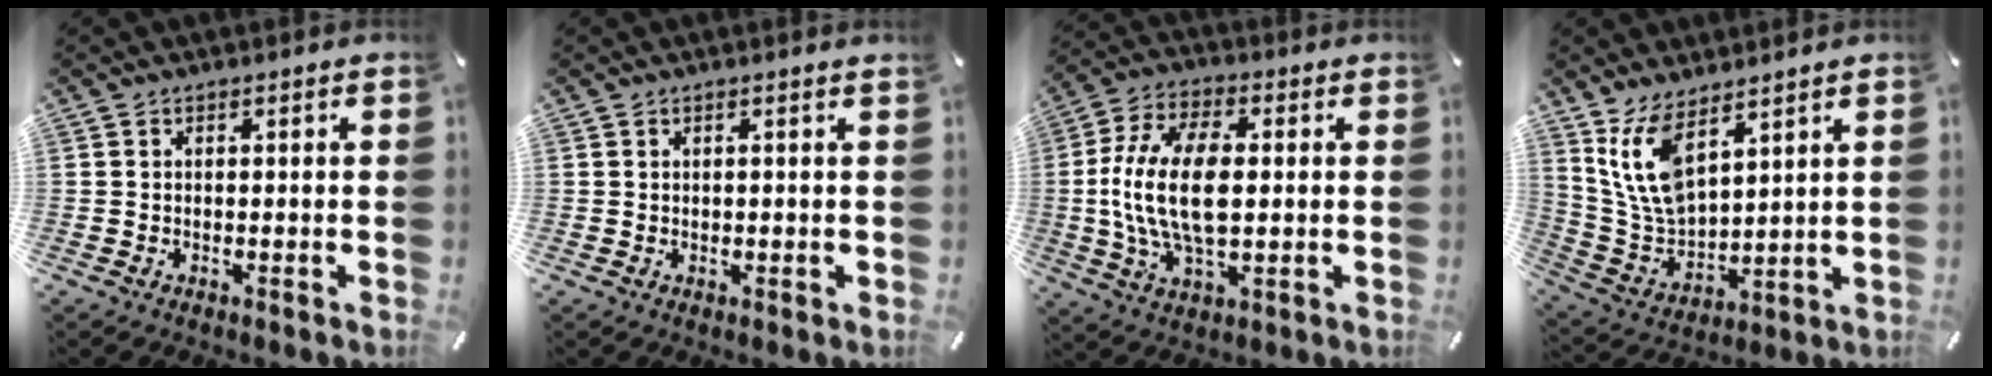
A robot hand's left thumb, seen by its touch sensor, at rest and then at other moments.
{"total": 1.0, "force": [0.2, 0.1, 0.9], "torque": [-0.017, -0.002, 0.004]}
{"total": 15.7, "force": [0.2, 8.1, 13.4], "torque": [-0.292, -0.003, 0.002]}
{"total": 11.4, "force": [7.2, 5.7, 6.8], "torque": [-0.172, -0.031, 0.135]}